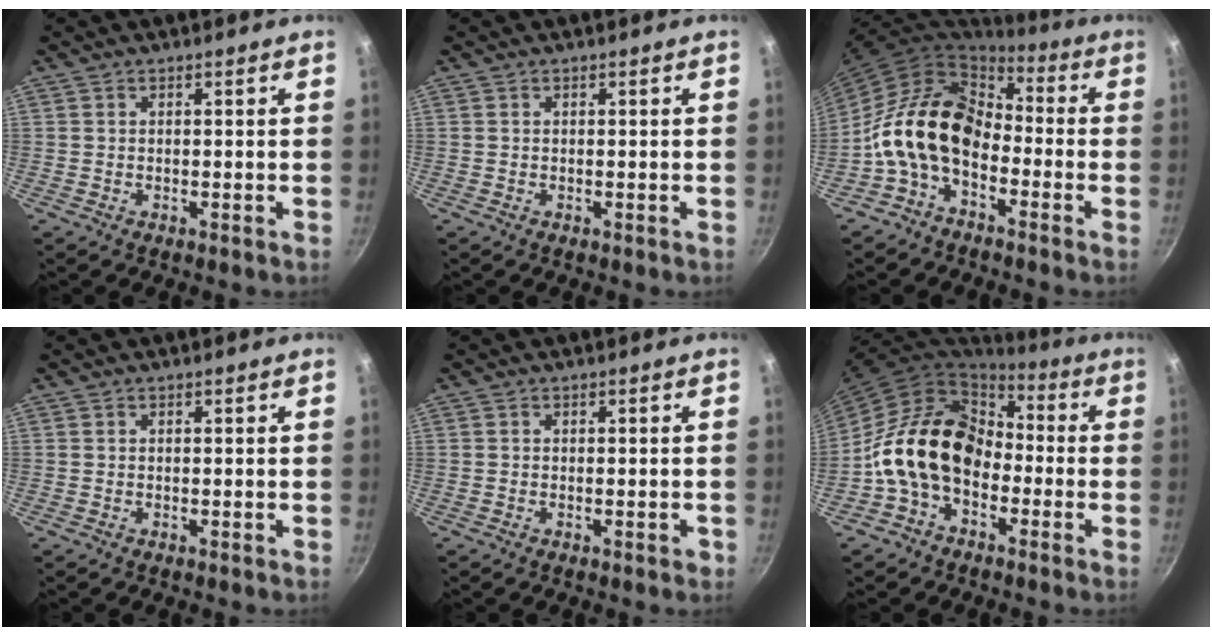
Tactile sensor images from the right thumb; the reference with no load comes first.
{"total": 0.0}
{"total": 15.0, "force": [-3.9, 10.1, 10.3], "torque": [-0.164, 0.052, -0.094]}
{"total": 0.0}
{"total": 1.2, "force": [-0.5, 0.4, 1.0], "torque": [-0.011, 0.003, -0.008]}
{"total": 16.6, "force": [-3.2, 12.0, 10.9], "torque": [-0.158, 0.051, -0.072]}